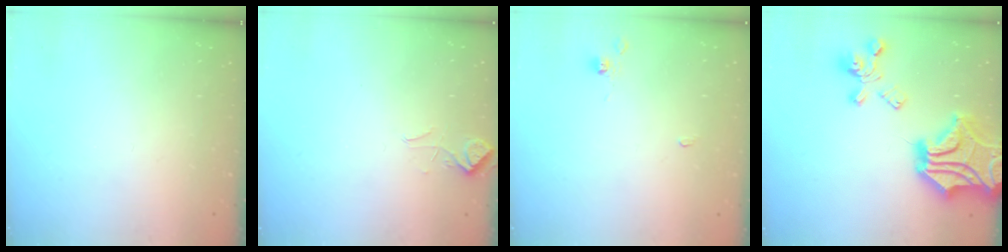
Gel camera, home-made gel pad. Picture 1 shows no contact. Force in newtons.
{"total": 2.2, "press": 2.1, "slide": 0.7}
{"total": 0.0}
{"total": 18.2, "press": 17.3, "slide": 5.5}